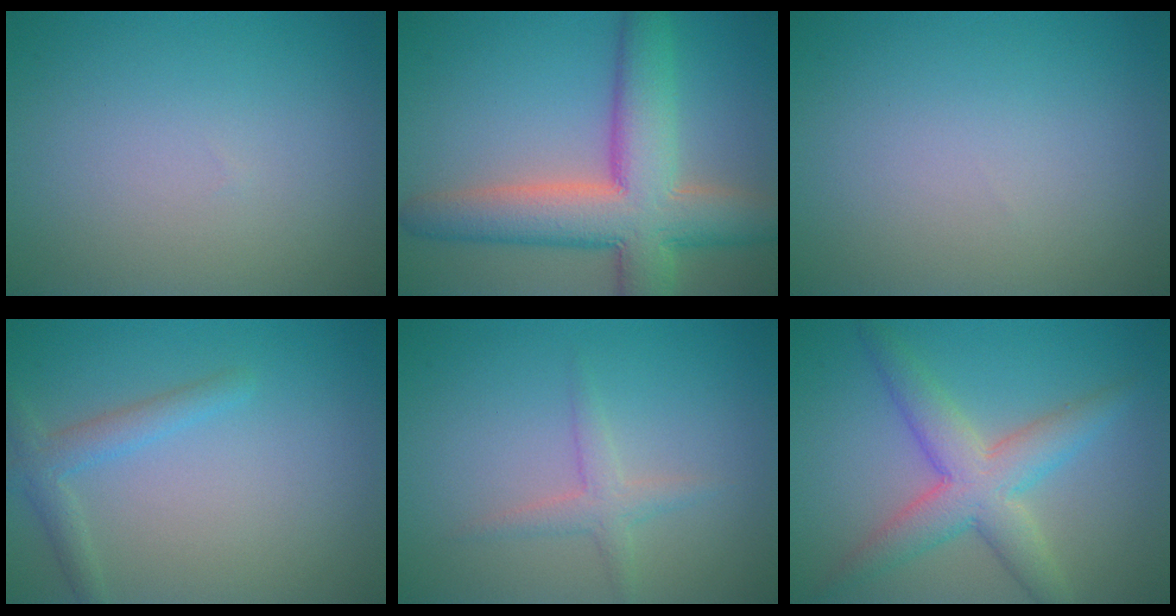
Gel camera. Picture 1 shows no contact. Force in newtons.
{"total": 9.9, "press": 9.8, "slide": 0.7}
{"total": 0.0}
{"total": 2.2, "press": 2.2, "slide": 0.0}
{"total": 1.9, "press": 1.9, "slide": 0.1}
{"total": 5.4, "press": 5.4, "slide": 0.1}